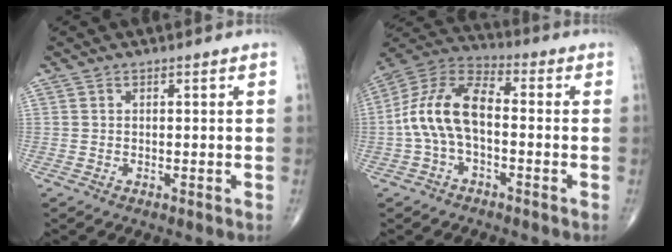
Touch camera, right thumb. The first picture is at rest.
{"total": 12.5, "force": [-1.4, 6.6, 10.5], "torque": [-0.210, 0.039, -0.037]}